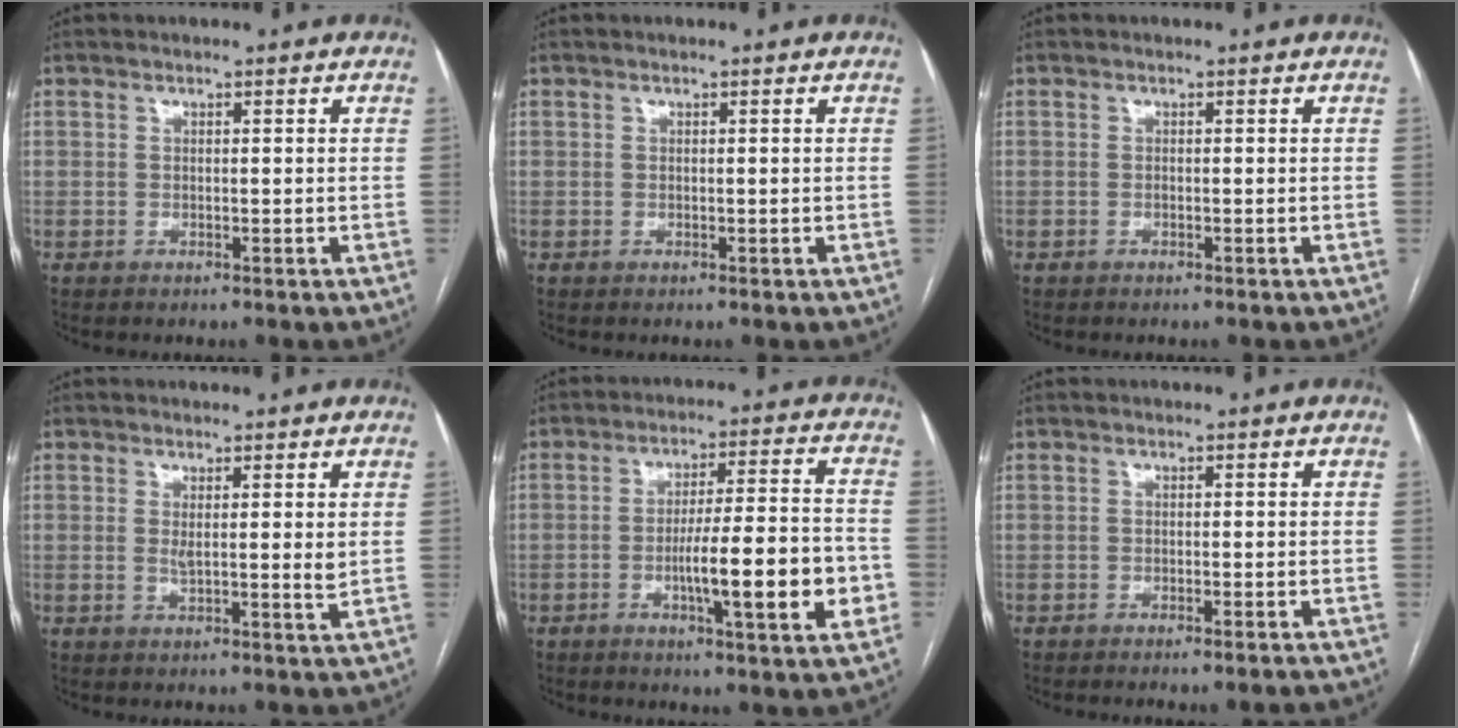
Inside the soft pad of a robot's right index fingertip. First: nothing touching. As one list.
[{"total": 0.0}, {"total": 0.0}, {"total": 3.3, "force": [0.9, 0.3, 3.2], "torque": [-0.049, -0.011, 0.015]}, {"total": 13.9, "force": [-3.8, 1.1, 13.3], "torque": [-0.205, 0.001, -0.057]}, {"total": 1.5, "force": [-1.1, -0.1, 1.0], "torque": [-0.017, -0.004, -0.014]}]